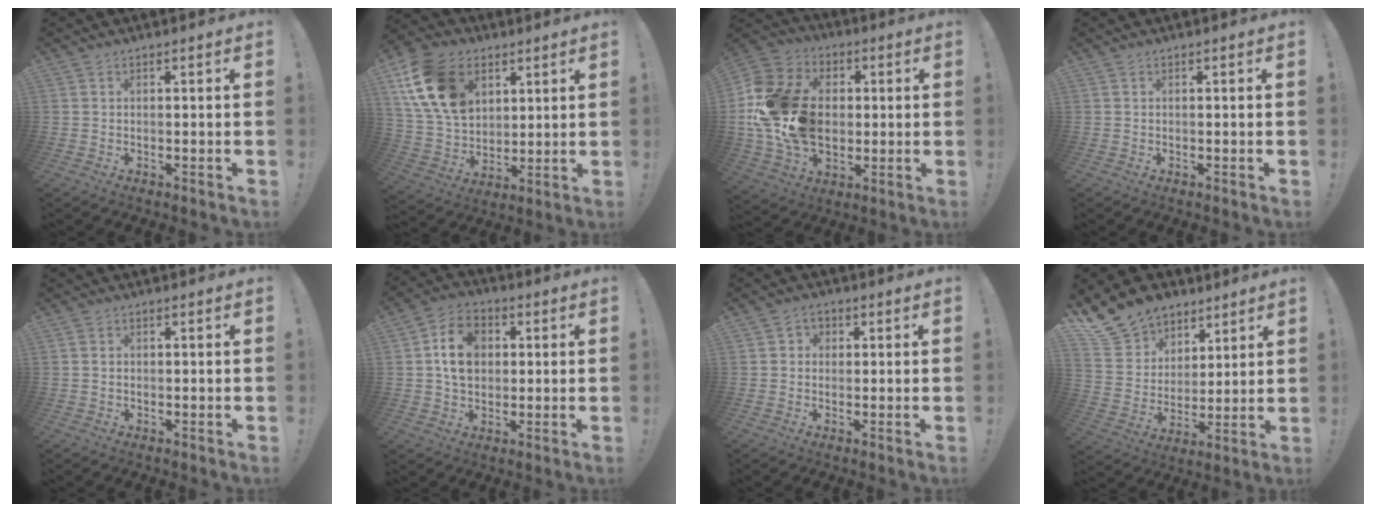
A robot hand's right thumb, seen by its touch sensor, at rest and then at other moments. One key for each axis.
{"total": 19.0, "fx": 7.8, "fy": 13.4, "fz": 10.9, "tx": -0.191, "ty": -0.031, "tz": 0.152}
{"total": 23.8, "fx": 1.0, "fy": 17.6, "fz": 16.0, "tx": -0.290, "ty": 0.016, "tz": 0.032}
{"total": 0.0}
{"total": 1.1, "fx": 0.0, "fy": 1.1, "fz": 0.4, "tx": -0.013, "ty": 0.006, "tz": 0.001}
{"total": 10.7, "fx": 1.8, "fy": 8.5, "fz": 6.3, "tx": -0.089, "ty": 0.007, "tz": 0.034}
{"total": 3.0, "fx": 0.1, "fy": 2.8, "fz": 1.0, "tx": -0.015, "ty": 0.006, "tz": 0.003}
{"total": 13.7, "fx": 9.5, "fy": 9.3, "fz": 3.1, "tx": -0.058, "ty": -0.070, "tz": 0.193}